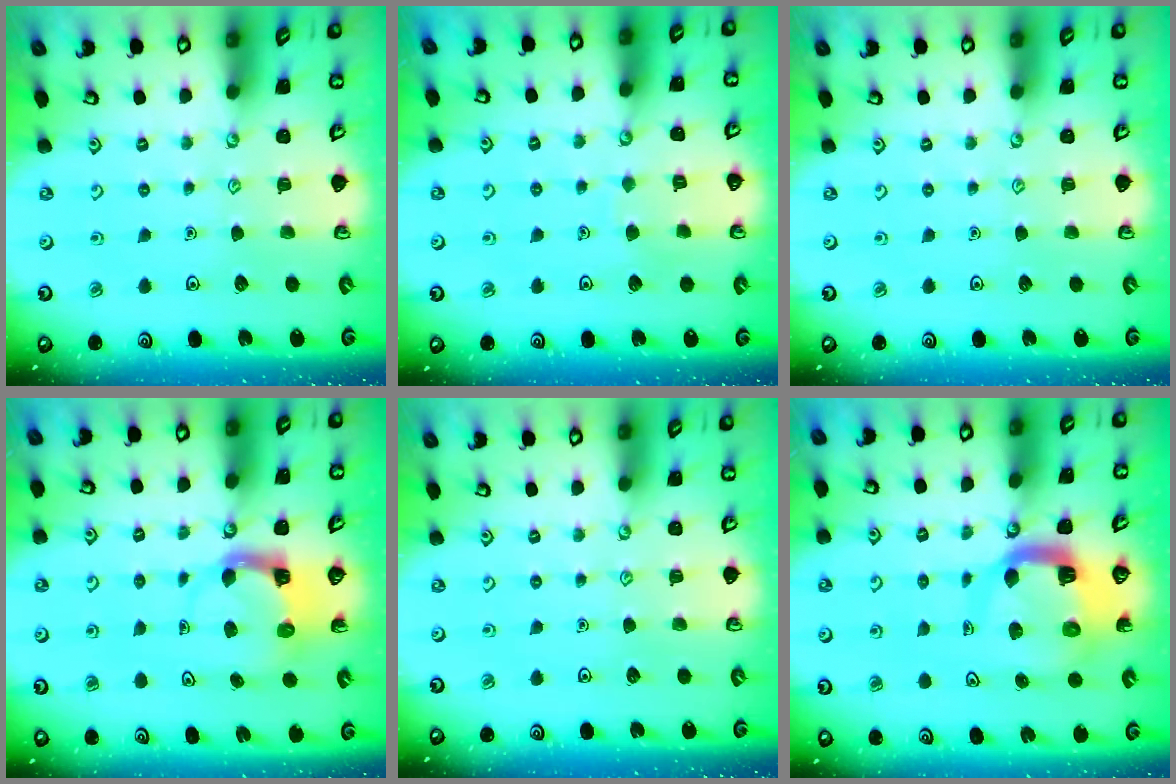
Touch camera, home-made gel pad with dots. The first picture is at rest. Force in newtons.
{"total": 4.4, "press": 4.4, "slide": 0.4}
{"total": 0.0}
{"total": 4.0, "press": 3.9, "slide": 0.4}
{"total": 0.0}
{"total": 9.0, "press": 9.0, "slide": 1.2}